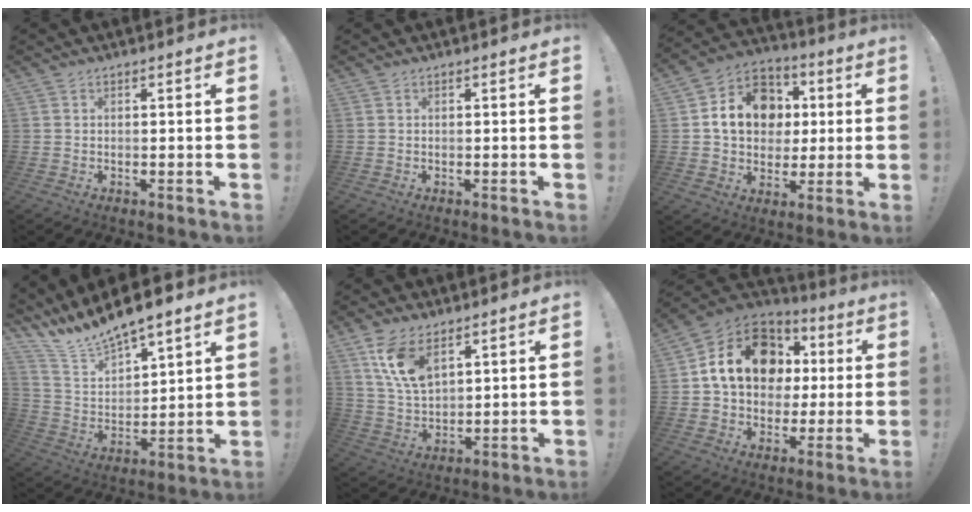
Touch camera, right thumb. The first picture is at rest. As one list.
[{"total": 0.0}, {"total": 16.4, "force": [3.5, 13.5, 8.7], "torque": [-0.119, 0.003, 0.079]}, {"total": 10.5, "force": [10.0, 1.6, 2.7], "torque": [-0.076, -0.091, 0.179]}, {"total": 11.5, "force": [6.9, 5.9, 7.1], "torque": [-0.144, -0.024, 0.132]}, {"total": 20.0, "force": [5.8, 15.2, 11.7], "torque": [-0.170, -0.004, 0.123]}]